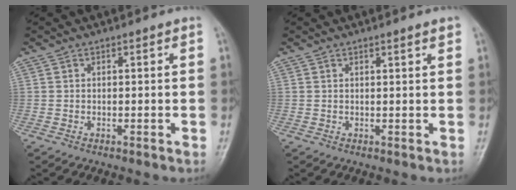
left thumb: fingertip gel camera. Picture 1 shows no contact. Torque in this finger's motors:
{"motor_torque": [-0.07, -0.03, -0.20, 0.12, 0.06]}